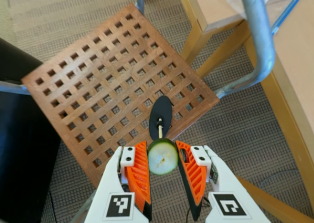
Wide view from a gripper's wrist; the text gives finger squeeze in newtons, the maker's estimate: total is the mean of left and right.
{"total": 7.5, "left": 7.5, "right": 7.6}